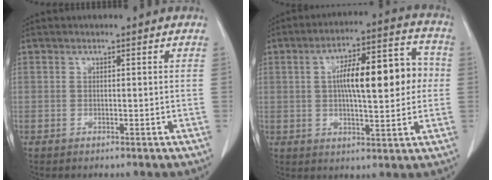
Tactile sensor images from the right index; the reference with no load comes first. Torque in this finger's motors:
{"motor_torque": [1.08, 0.38, 0.51, 0.11]}